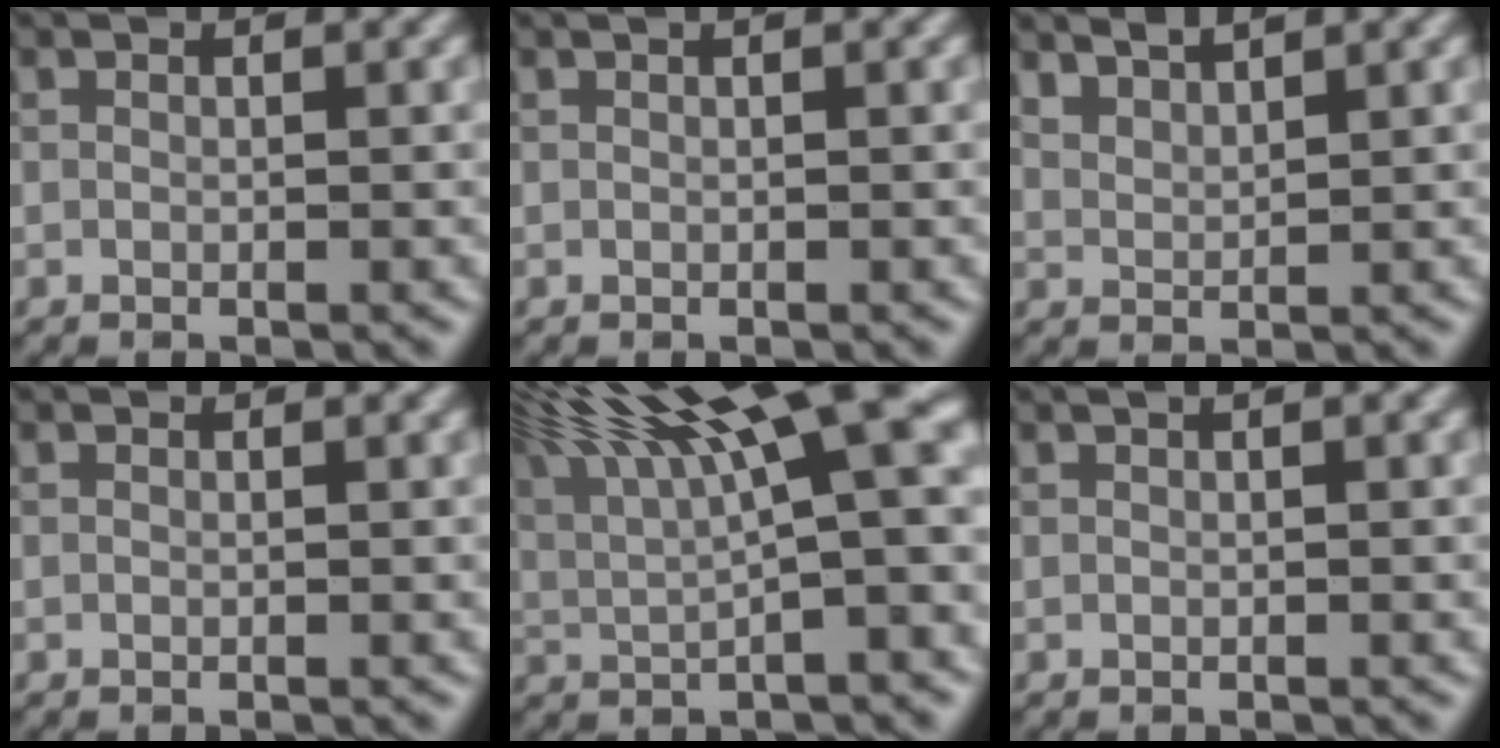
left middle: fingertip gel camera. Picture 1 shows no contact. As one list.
[{"total": 0.9, "force": [0.3, 0.2, 0.8], "torque": [-0.010, 0.007, 0.001]}, {"total": 2.0, "force": [2.0, 0.2, 0.5], "torque": [-0.009, 0.003, 0.038]}, {"total": 0.0}, {"total": 14.5, "force": [6.5, 3.2, 12.5], "torque": [-0.205, 0.025, 0.113]}, {"total": 1.5, "force": [0.6, 0.5, 1.3], "torque": [-0.015, 0.005, 0.004]}]